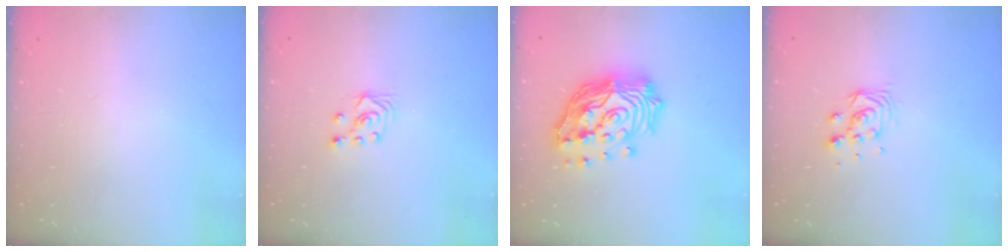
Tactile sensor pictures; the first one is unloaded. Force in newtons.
{"total": 2.6, "press": 2.5, "slide": 1.0}
{"total": 22.7, "press": 22.6, "slide": 1.9}
{"total": 5.2, "press": 5.2, "slide": 0.3}